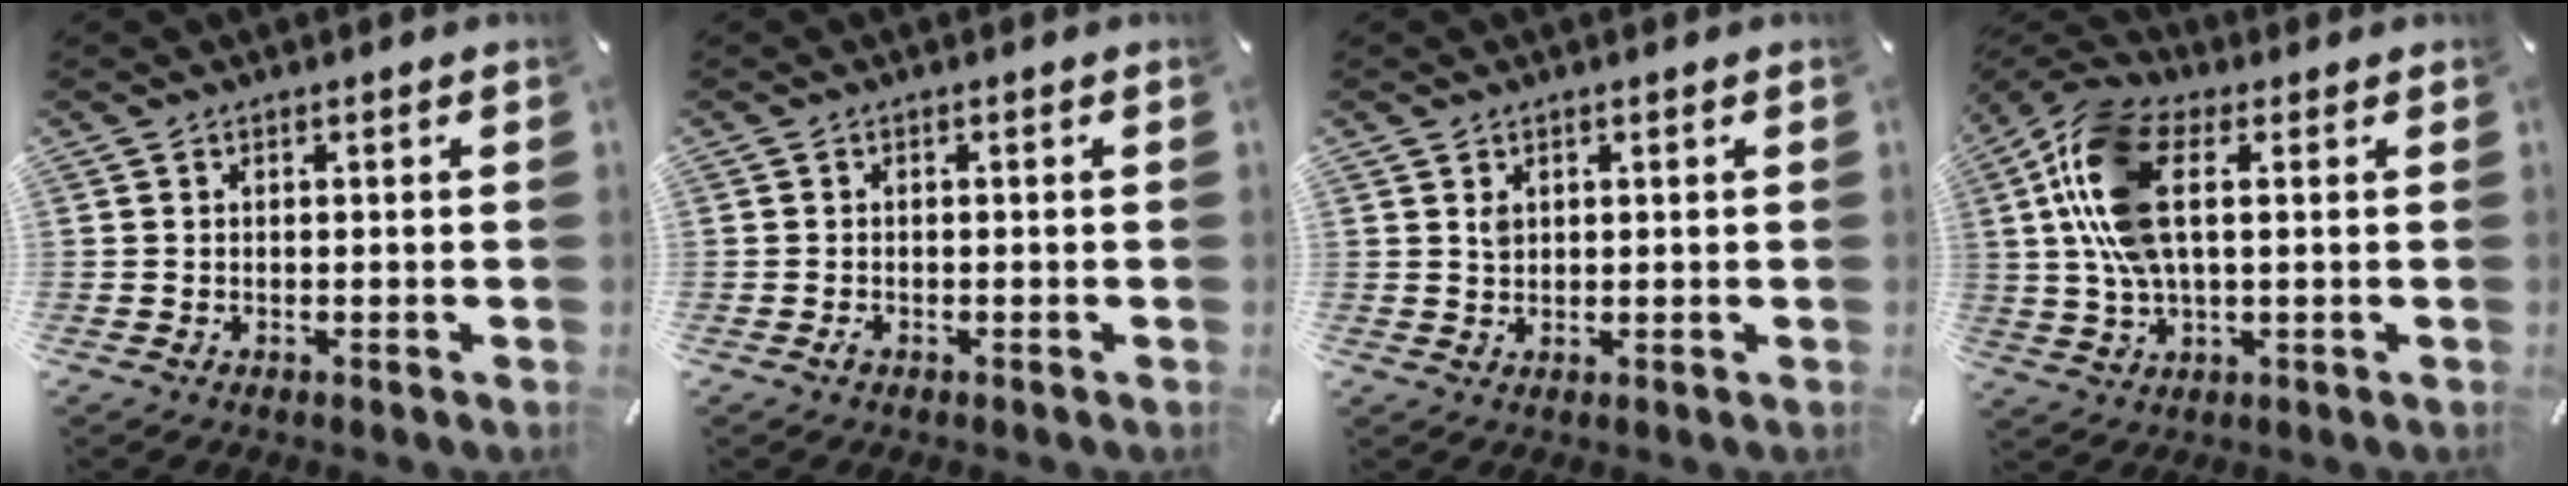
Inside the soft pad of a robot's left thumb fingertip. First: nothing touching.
{"total": 0.8, "force": [-0.6, 0.3, 0.5], "torque": [-0.010, -0.001, -0.010]}
{"total": 1.5, "force": [0.8, 1.2, 0.5], "torque": [-0.004, -0.002, 0.013]}
{"total": 15.9, "force": [3.1, 8.1, 13.4], "torque": [-0.290, -0.002, 0.058]}